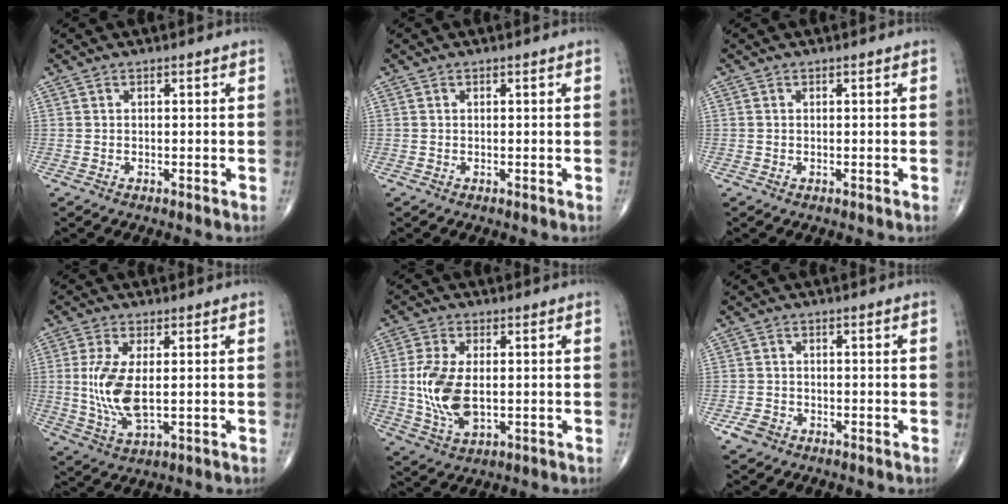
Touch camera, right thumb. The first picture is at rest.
{"total": 0.0}
{"total": 0.0}
{"total": 9.9, "force": [0.3, 4.2, 8.9], "torque": [-0.196, -0.014, 0.016]}
{"total": 10.9, "force": [-0.2, 5.8, 9.2], "torque": [-0.196, -0.010, 0.002]}
{"total": 2.8, "force": [-1.7, 2.0, 1.0], "torque": [-0.017, 0.010, -0.028]}